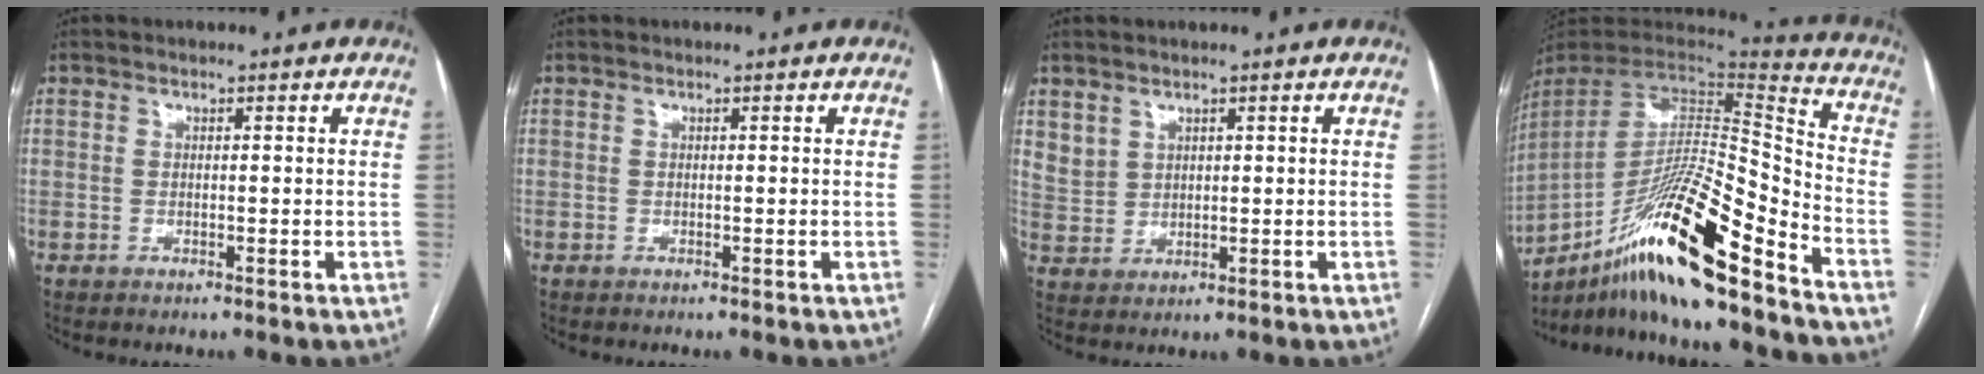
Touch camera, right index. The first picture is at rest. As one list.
[{"total": 0.0}, {"total": 3.7, "force": [2.5, 2.6, 0.8], "torque": [-0.015, 0.002, 0.059]}, {"total": 22.7, "force": [-15.6, 1.3, 16.4], "torque": [-0.293, -0.010, -0.282]}]